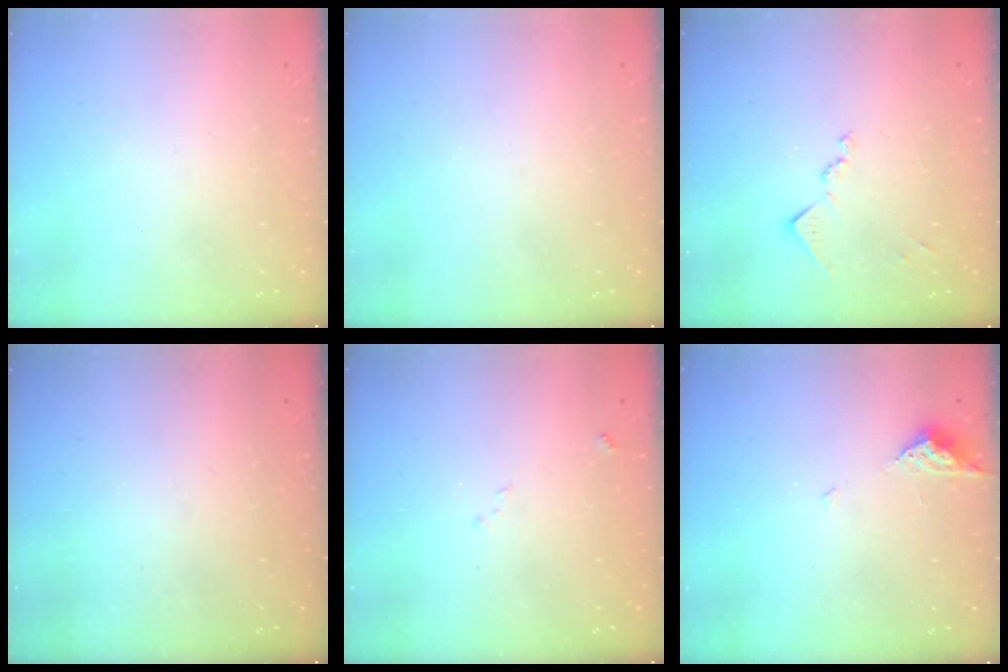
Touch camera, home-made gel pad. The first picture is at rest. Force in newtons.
{"total": 0.0}
{"total": 8.9, "press": 8.9, "slide": 0.5}
{"total": 0.6, "press": 0.5, "slide": 0.2}
{"total": 6.5, "press": 6.5, "slide": 0.9}
{"total": 5.0, "press": 5.0, "slide": 0.6}